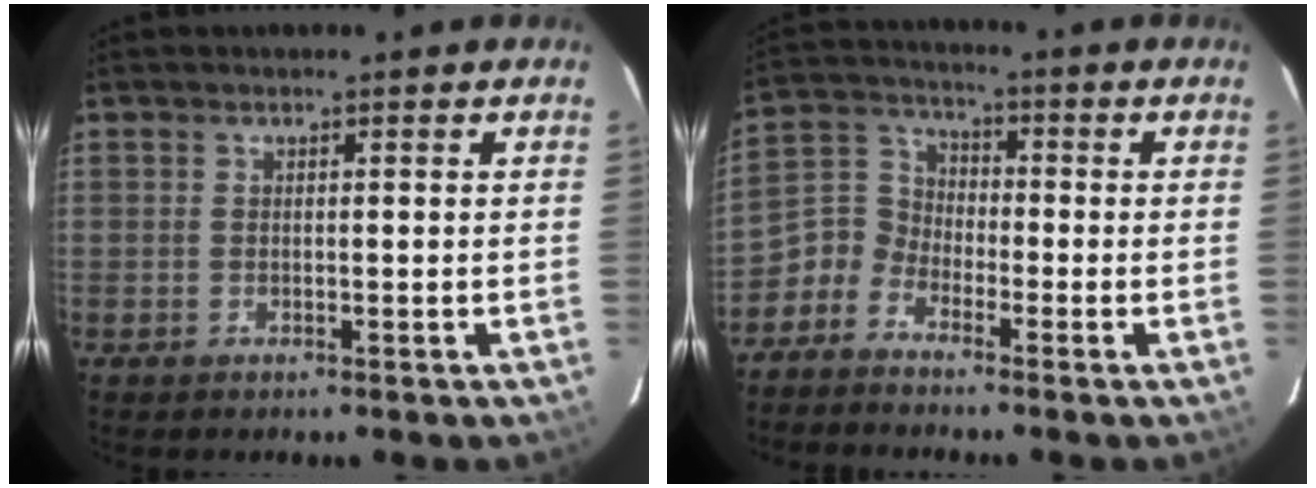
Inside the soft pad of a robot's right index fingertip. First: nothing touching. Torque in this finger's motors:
{"motor_torque": [0.13, -0.11, 0.10, 0.00]}